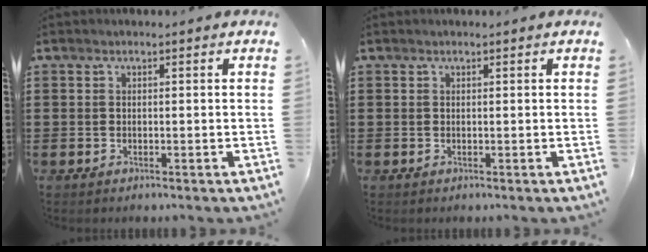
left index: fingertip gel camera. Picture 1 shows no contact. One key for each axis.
{"total": 0.0}